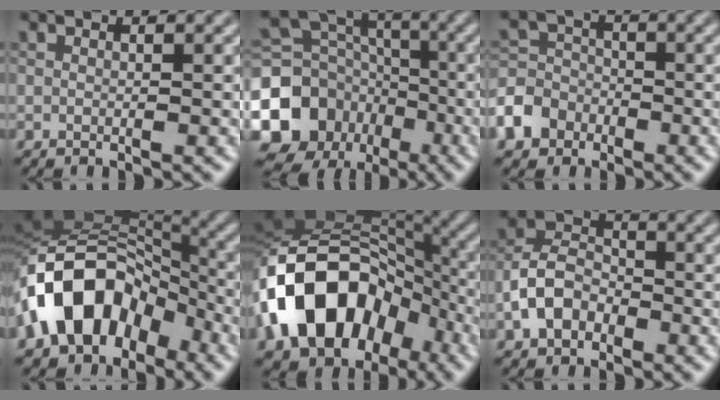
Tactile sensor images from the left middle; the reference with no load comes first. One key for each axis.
{"total": 14.6, "fx": -6.2, "fy": 12.2, "fz": 5.1, "tx": -0.125, "ty": -0.023, "tz": -0.120}
{"total": 6.1, "fx": -3.4, "fy": 4.8, "fz": 1.6, "tx": -0.021, "ty": -0.009, "tz": -0.080}
{"total": 12.9, "fx": -4.8, "fy": 8.8, "fz": 8.2, "tx": -0.140, "ty": 0.026, "tz": -0.103}
{"total": 15.2, "fx": -5.1, "fy": 10.8, "fz": 9.4, "tx": -0.158, "ty": 0.007, "tz": -0.100}
{"total": 4.3, "fx": -2.1, "fy": 2.9, "fz": 2.4, "tx": -0.048, "ty": 0.009, "tz": -0.047}